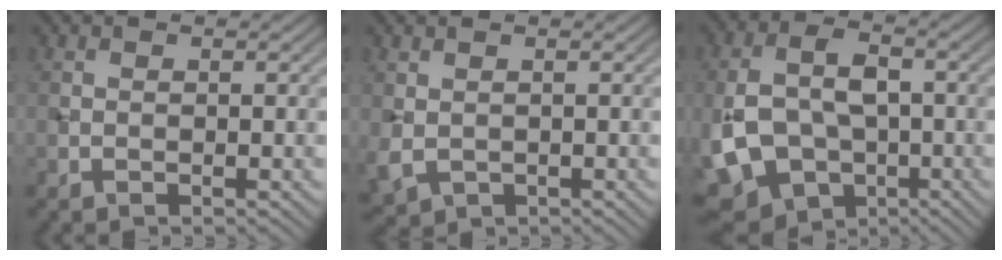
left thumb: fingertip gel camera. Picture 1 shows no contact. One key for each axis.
{"total": 2.3, "fx": 0.0, "fy": 1.8, "fz": 1.4, "tx": -0.047, "ty": -0.010, "tz": 0.005}
{"total": 12.1, "fx": -3.3, "fy": 8.2, "fz": 8.2, "tx": -0.180, "ty": -0.019, "tz": -0.061}